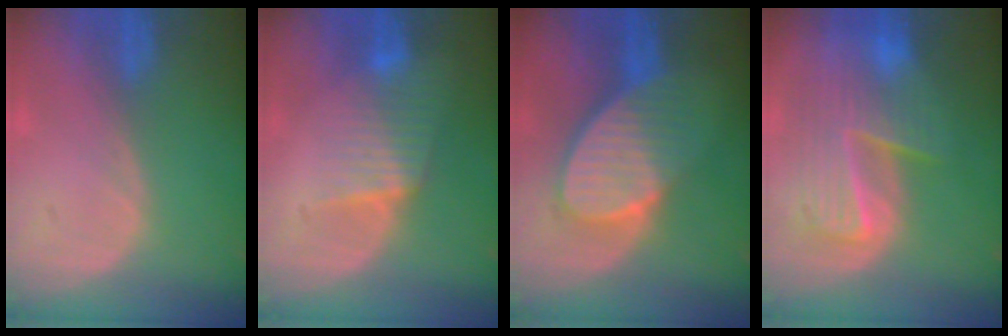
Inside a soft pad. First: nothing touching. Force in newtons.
{"total": 6.4, "press": 5.9, "slide": 2.5}
{"total": 8.3, "press": 7.7, "slide": 3.1}
{"total": 10.3, "press": 8.9, "slide": 5.1}